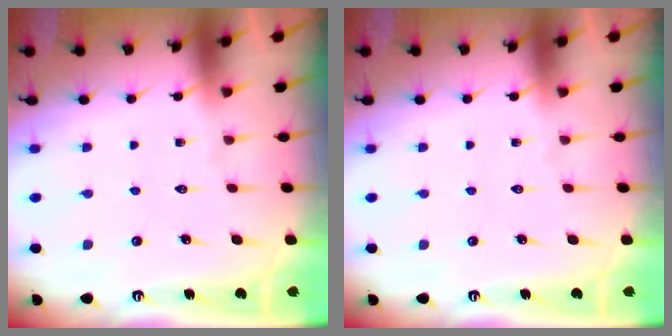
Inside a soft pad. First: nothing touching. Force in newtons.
{"total": 0.0}